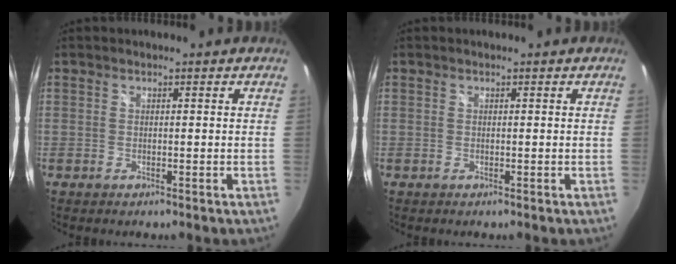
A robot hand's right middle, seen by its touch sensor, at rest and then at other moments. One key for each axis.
{"total": 0.0}